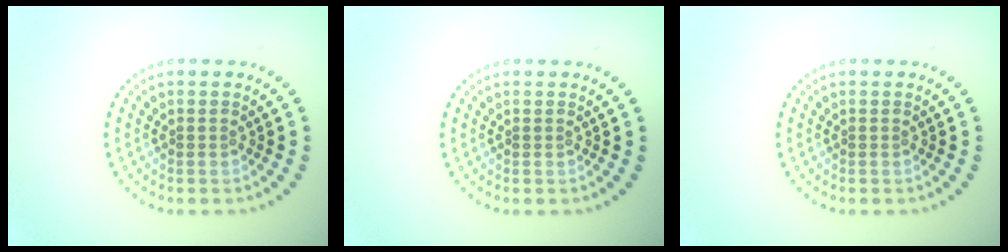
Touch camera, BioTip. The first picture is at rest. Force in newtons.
{"total": 0.0}
{"total": 0.0}